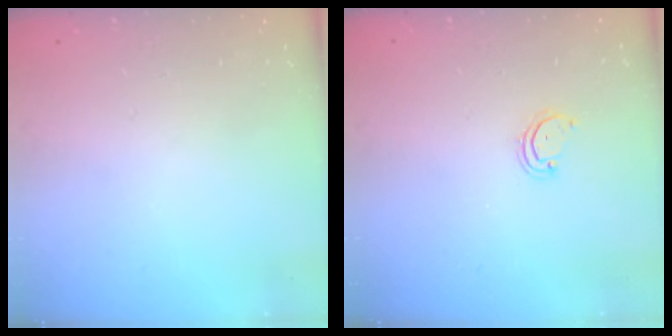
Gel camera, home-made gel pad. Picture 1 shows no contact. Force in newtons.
{"total": 3.1, "press": 3.1, "slide": 0.2}